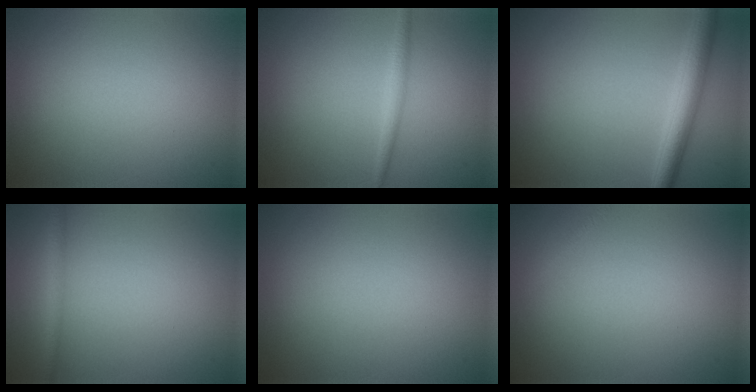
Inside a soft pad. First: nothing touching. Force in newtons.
{"total": 1.4, "press": 1.4, "slide": 0.1}
{"total": 3.6, "press": 3.6, "slide": 0.1}
{"total": 1.5, "press": 1.5, "slide": 0.1}
{"total": 0.0}
{"total": 0.6, "press": 0.6, "slide": 0.0}